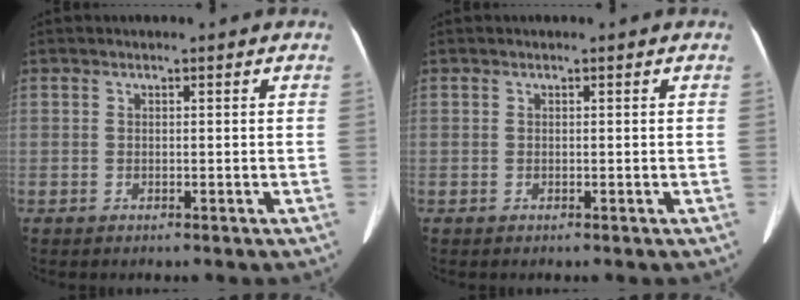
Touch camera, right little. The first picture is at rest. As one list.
[{"total": 0.0}]